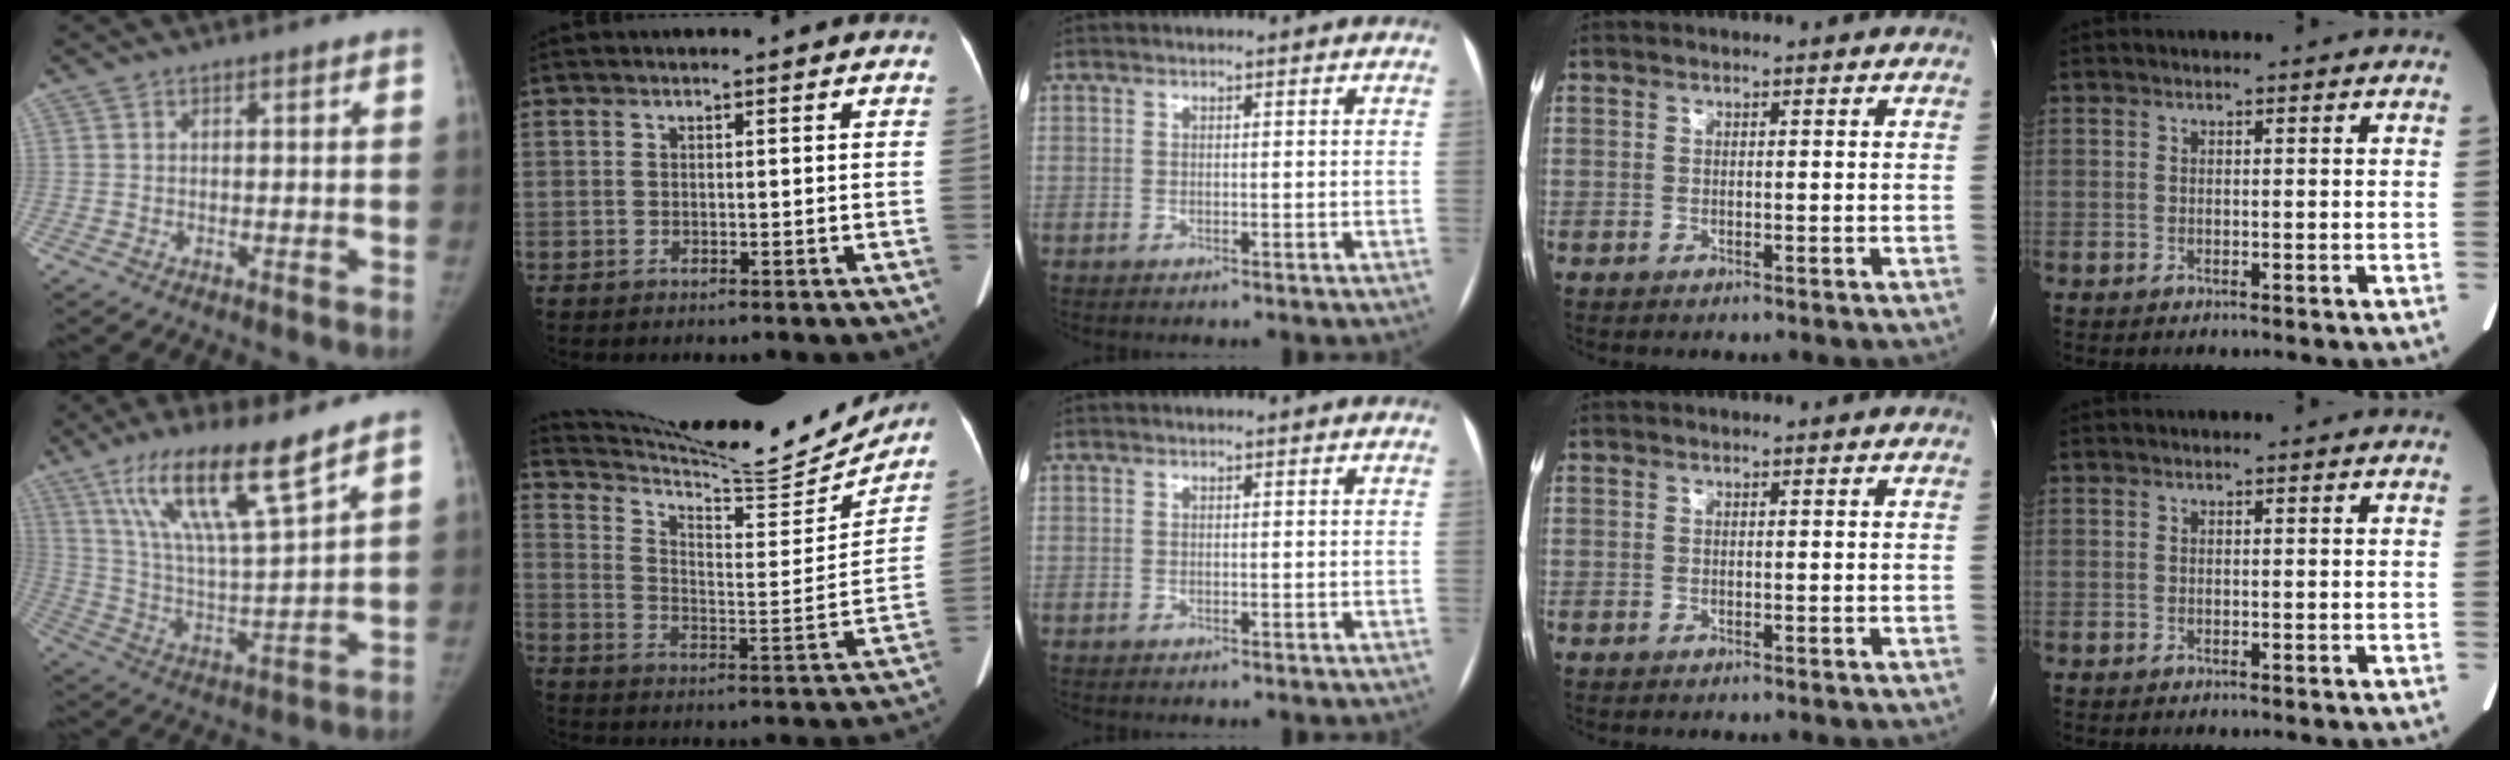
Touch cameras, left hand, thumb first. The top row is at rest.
{"thumb": {"total": 17.4, "force": [11.3, 2.2, 13.0], "torque": [-0.225, -0.058, 0.216]}, "index": {"total": 20.4, "force": [19.7, 1.1, 5.4], "torque": [-0.101, -0.050, 0.285]}}